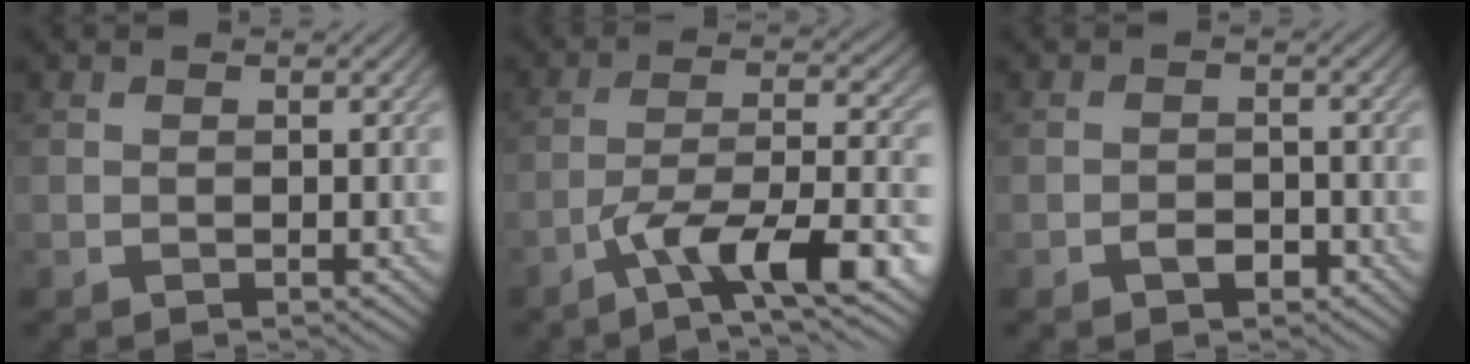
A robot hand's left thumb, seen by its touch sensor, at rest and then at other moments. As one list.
[{"total": 11.3, "force": [-6.8, 2.8, 8.6], "torque": [-0.146, 0.003, -0.119]}, {"total": 1.9, "force": [-1.2, 1.1, 1.1], "torque": [-0.017, 0.003, -0.023]}]